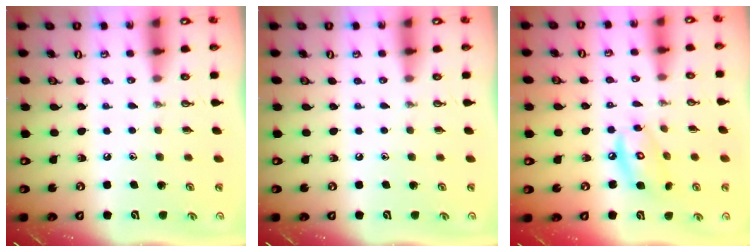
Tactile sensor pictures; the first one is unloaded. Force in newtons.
{"total": 0.0}
{"total": 9.2, "press": 9.2, "slide": 0.6}